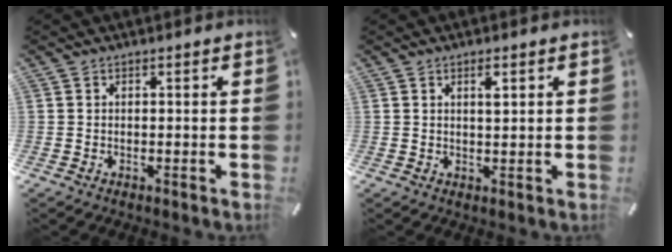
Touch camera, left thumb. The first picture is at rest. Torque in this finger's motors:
{"motor_torque": [0.06, -0.26, 0.03, 0.09, 0.03]}